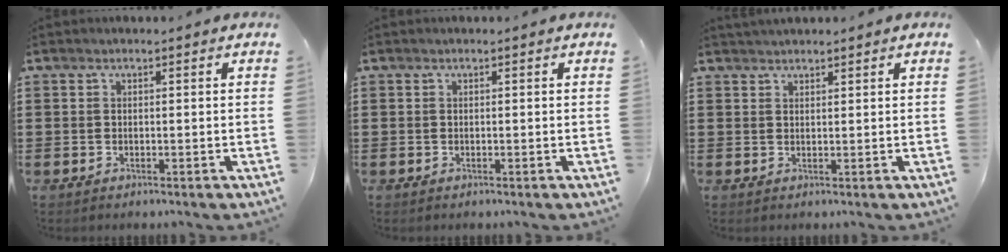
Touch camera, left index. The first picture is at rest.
{"total": 0.0}
{"total": 1.3, "force": [1.3, 0.2, 0.2], "torque": [-0.006, 0.000, 0.025]}